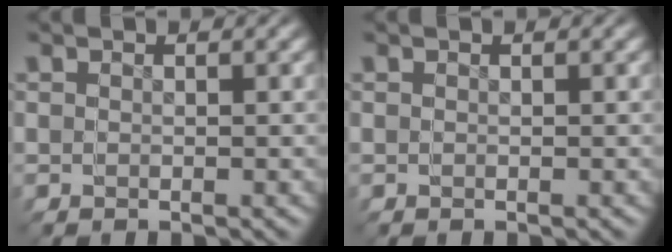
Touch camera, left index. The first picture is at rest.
{"total": 0.0}